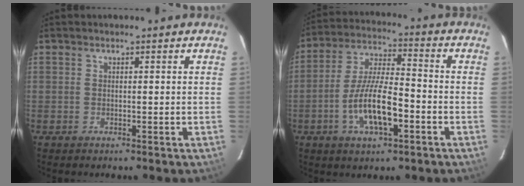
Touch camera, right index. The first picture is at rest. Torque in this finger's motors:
{"motor_torque": [0.95, -0.72, 0.58, 0.16]}